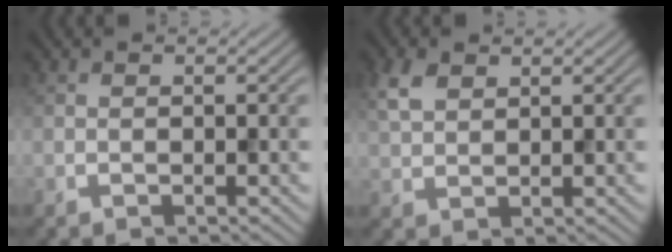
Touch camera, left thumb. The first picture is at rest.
{"total": 3.4, "force": [1.8, 1.9, 2.2], "torque": [-0.057, 0.007, 0.038]}